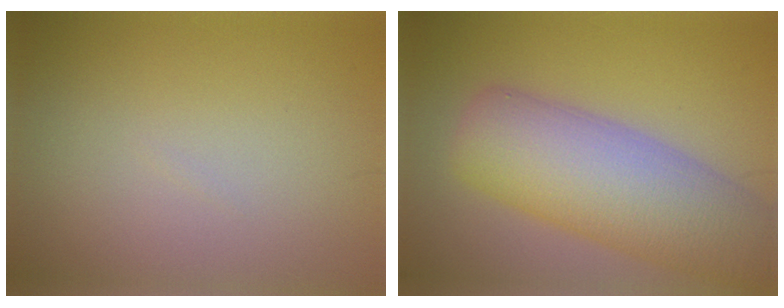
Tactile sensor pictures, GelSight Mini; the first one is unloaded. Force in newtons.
{"total": 10.6, "press": 10.6, "slide": 0.6}